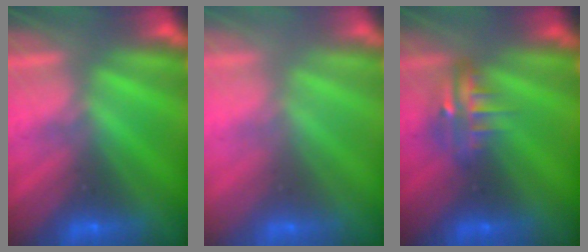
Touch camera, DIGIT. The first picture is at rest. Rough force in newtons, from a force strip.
{"total": 2.7}
{"total": 3.8}